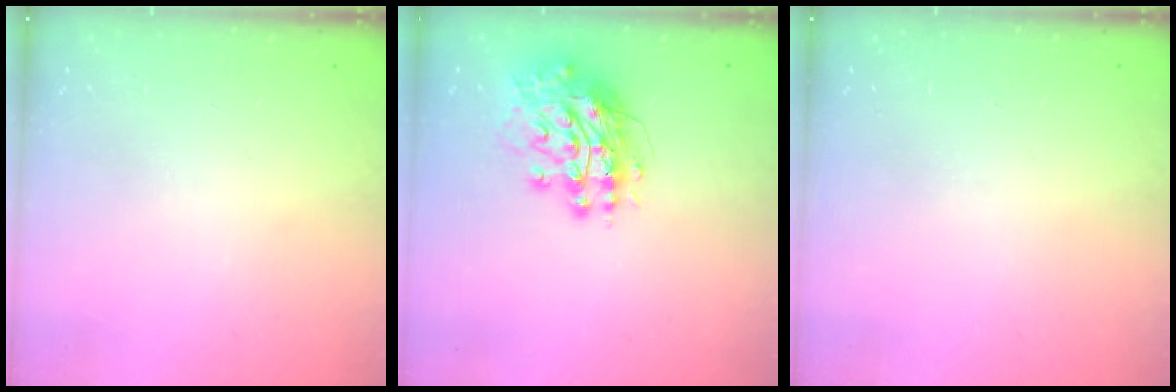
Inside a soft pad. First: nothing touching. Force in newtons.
{"total": 13.6, "press": 13.6, "slide": 1.4}
{"total": 0.0}